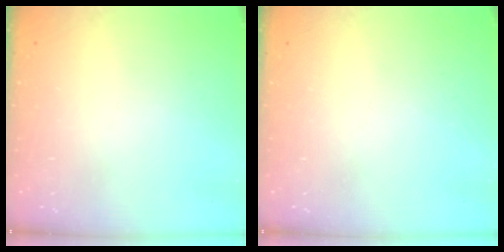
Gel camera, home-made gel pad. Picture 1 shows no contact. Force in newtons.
{"total": 0.0}